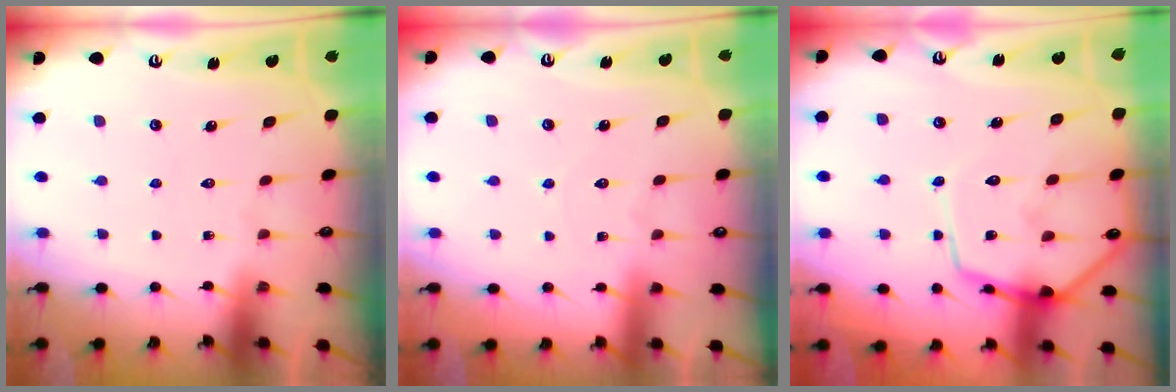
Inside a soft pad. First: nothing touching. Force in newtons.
{"total": 2.1, "press": 2.1, "slide": 0.2}
{"total": 13.6, "press": 13.6, "slide": 1.2}